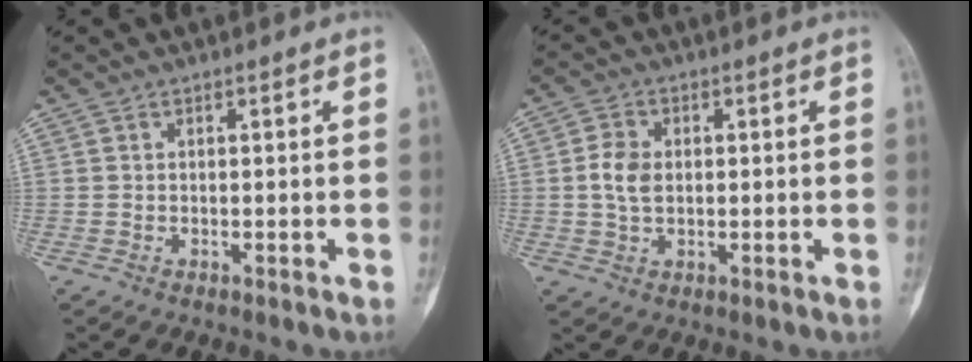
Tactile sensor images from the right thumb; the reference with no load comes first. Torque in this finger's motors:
{"motor_torque": [-0.29, 0.35, 0.59, -0.04, 0.02]}